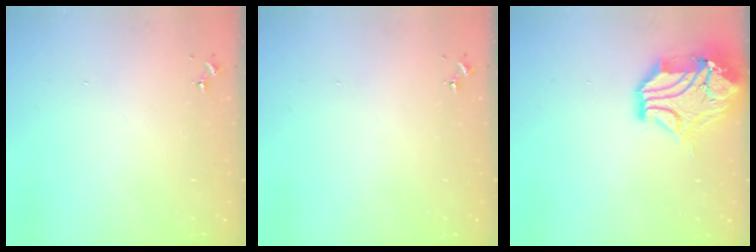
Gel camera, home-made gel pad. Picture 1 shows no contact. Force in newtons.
{"total": 0.0}
{"total": 16.8, "press": 16.6, "slide": 2.4}